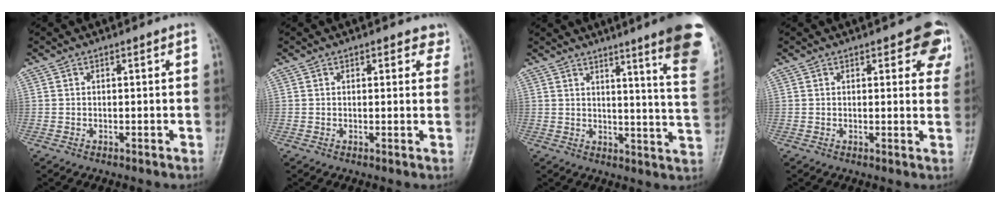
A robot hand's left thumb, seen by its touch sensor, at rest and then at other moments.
{"total": 3.2, "force": [2.0, 1.8, 1.6], "torque": [0.010, -0.006, 0.019]}
{"total": 17.7, "force": [11.2, 1.2, 13.7], "torque": [-0.147, -0.065, 0.124]}
{"total": 7.1, "force": [3.8, 3.1, 5.1], "torque": [-0.020, -0.011, 0.036]}